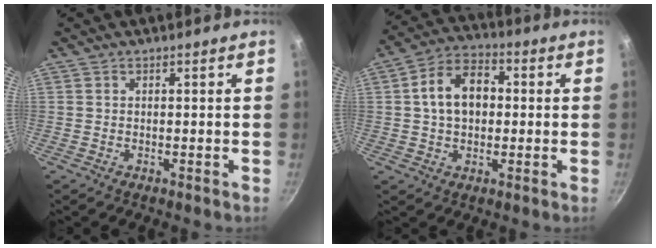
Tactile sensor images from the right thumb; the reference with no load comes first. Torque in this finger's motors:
{"motor_torque": [-0.65, 0.67, 0.05, 0.18, 0.04]}